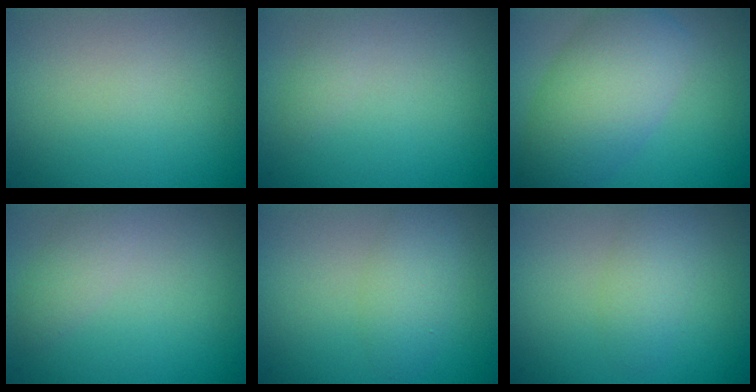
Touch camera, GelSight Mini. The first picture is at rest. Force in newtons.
{"total": 0.8, "press": 0.8, "slide": 0.0}
{"total": 6.9, "press": 6.9, "slide": 0.4}
{"total": 1.7, "press": 1.7, "slide": 0.1}
{"total": 2.5, "press": 2.5, "slide": 0.1}
{"total": 2.2, "press": 2.2, "slide": 0.1}